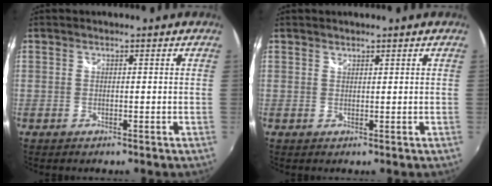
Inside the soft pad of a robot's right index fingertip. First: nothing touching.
{"total": 0.7, "force": [0.7, 0.3, 0.0], "torque": [0.002, 0.001, 0.012]}